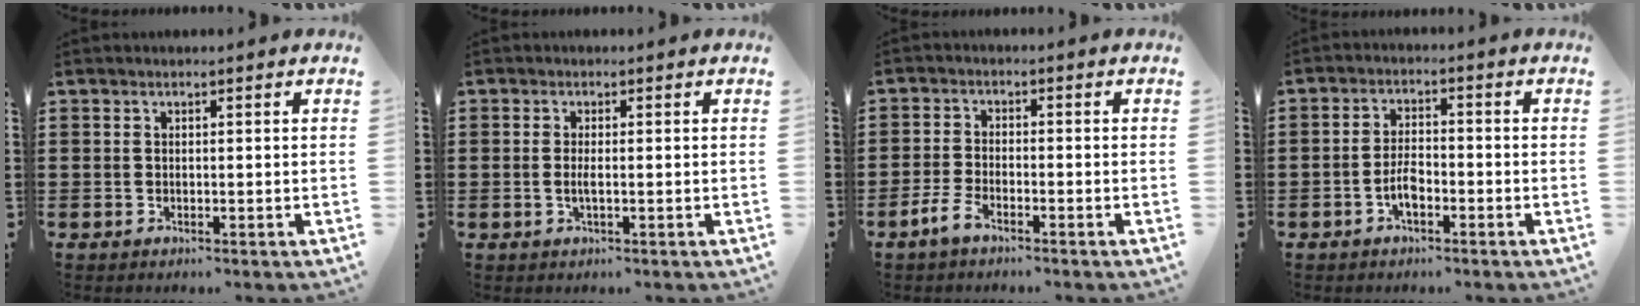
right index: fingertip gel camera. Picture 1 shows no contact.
{"total": 1.6, "force": [-0.3, 0.3, 1.5], "torque": [-0.036, -0.004, -0.007]}
{"total": 3.0, "force": [-2.3, 0.8, 1.7], "torque": [-0.050, 0.001, -0.052]}
{"total": 3.8, "force": [-1.7, 1.6, 3.0], "torque": [-0.067, 0.002, -0.036]}